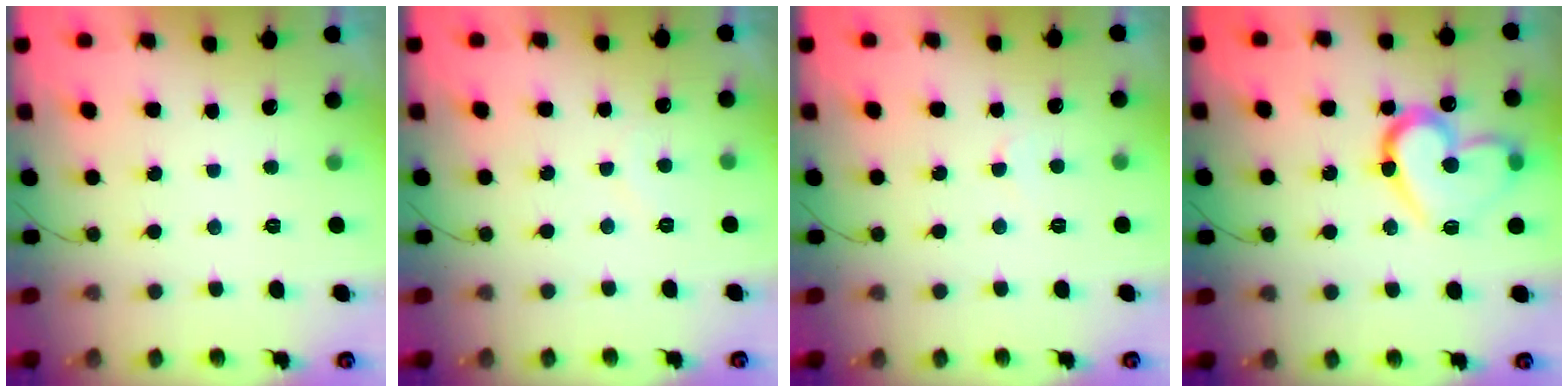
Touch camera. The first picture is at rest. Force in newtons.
{"total": 4.9, "press": 4.9, "slide": 0.3}
{"total": 2.4, "press": 2.4, "slide": 0.2}
{"total": 16.5, "press": 16.4, "slide": 1.6}